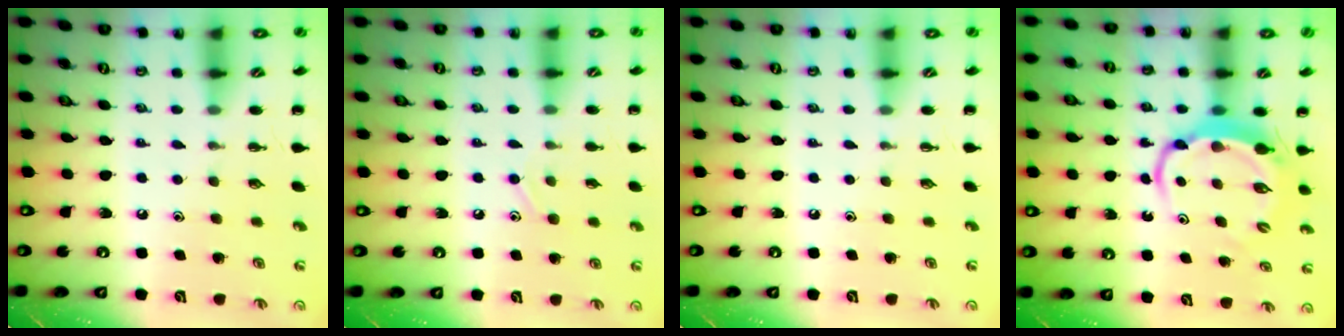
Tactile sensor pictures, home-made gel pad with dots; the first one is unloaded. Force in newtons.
{"total": 7.4, "press": 7.1, "slide": 2.0}
{"total": 0.0}
{"total": 6.7, "press": 6.6, "slide": 0.9}